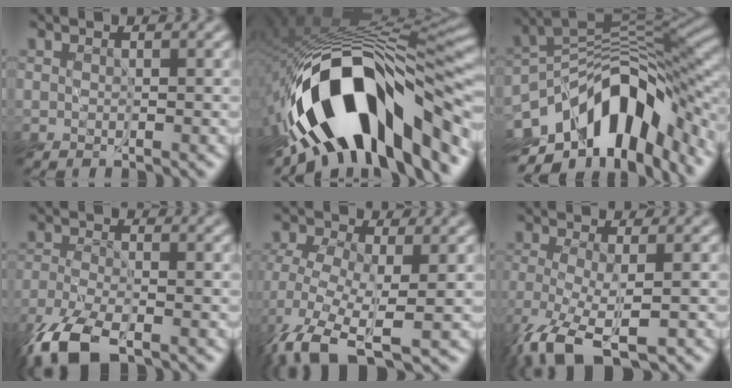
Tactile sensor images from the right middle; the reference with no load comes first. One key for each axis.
{"total": 17.3, "fx": -6.2, "fy": 7.3, "fz": 14.4, "tx": -0.233, "ty": -0.010, "tz": -0.106}
{"total": 12.3, "fx": -6.7, "fy": 6.2, "fz": 8.2, "tx": -0.121, "ty": 0.007, "tz": -0.128}
{"total": 6.6, "fx": -4.7, "fy": 2.3, "fz": 4.0, "tx": -0.089, "ty": -0.019, "tz": -0.098}
{"total": 8.4, "fx": -3.9, "fy": 4.1, "fz": 6.2, "tx": -0.141, "ty": -0.021, "tz": -0.079}
{"total": 6.2, "fx": -3.9, "fy": 1.7, "fz": 4.6, "tx": -0.104, "ty": -0.018, "tz": -0.075}